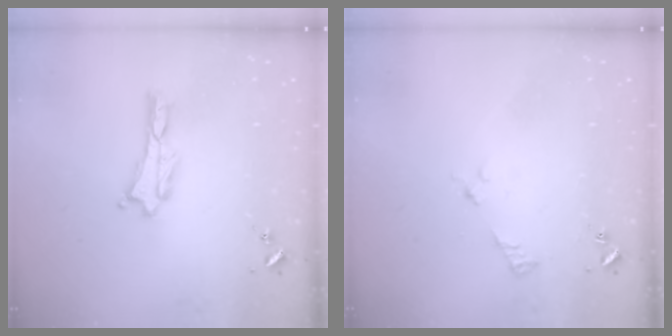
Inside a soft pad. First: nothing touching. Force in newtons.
{"total": 2.5, "press": 2.5, "slide": 0.3}